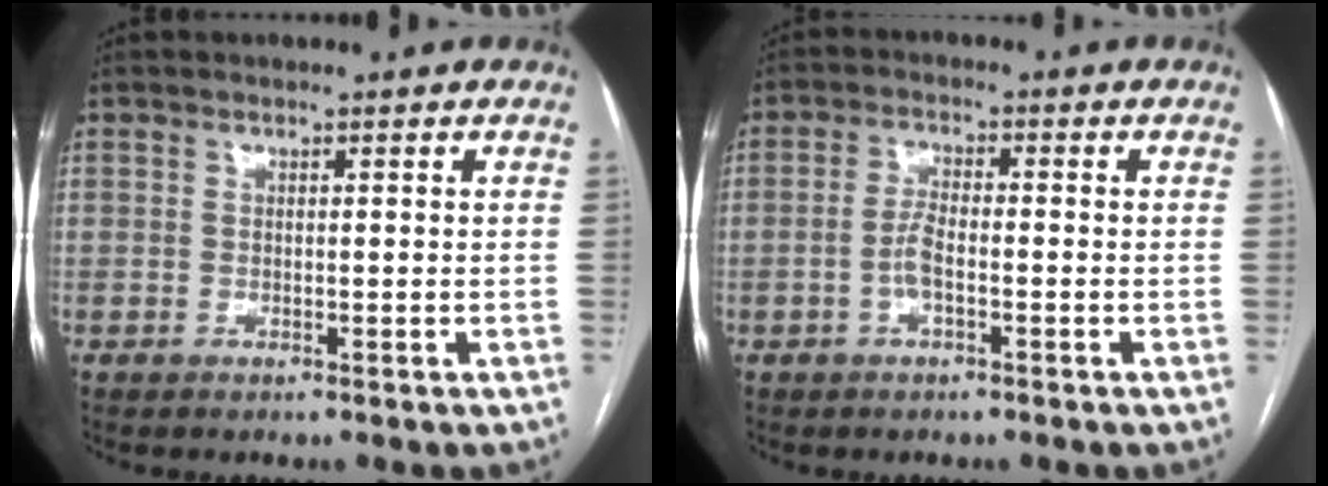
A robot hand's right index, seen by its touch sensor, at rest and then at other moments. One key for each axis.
{"total": 3.4, "fx": -1.2, "fy": 1.0, "fz": 3.1, "tx": -0.066, "ty": 0.006, "tz": -0.023}